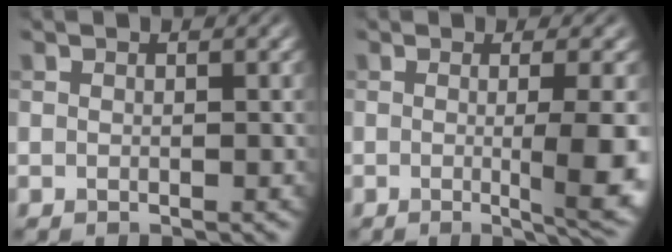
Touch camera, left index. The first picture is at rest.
{"total": 6.7, "force": [-0.7, 1.3, 6.5], "torque": [-0.091, -0.013, -0.005]}